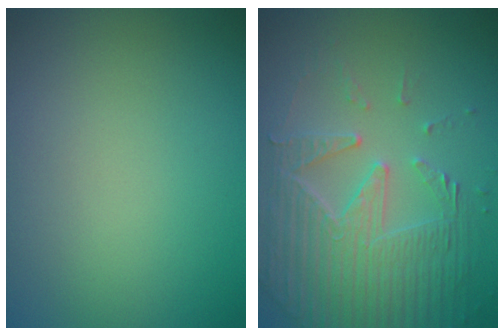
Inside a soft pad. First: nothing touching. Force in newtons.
{"total": 5.7, "press": 4.7, "slide": 3.3}